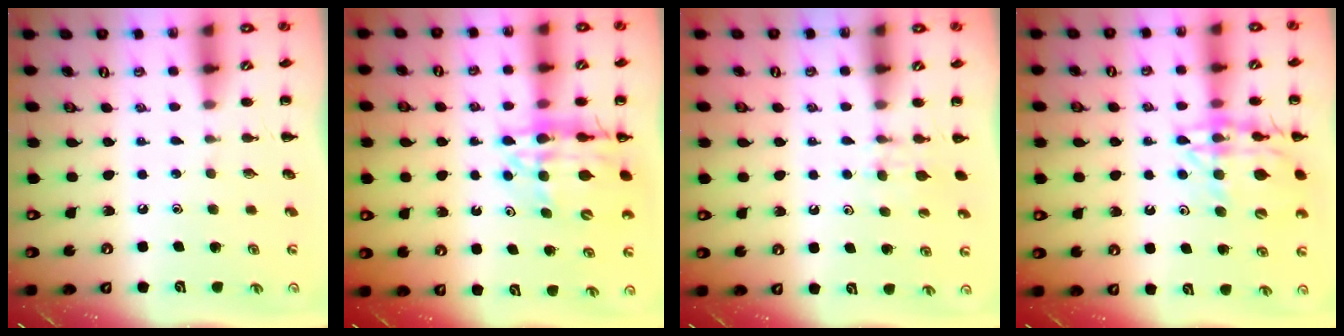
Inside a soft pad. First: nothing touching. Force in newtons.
{"total": 15.5, "press": 15.0, "slide": 3.8}
{"total": 5.2, "press": 4.8, "slide": 2.0}
{"total": 17.9, "press": 17.7, "slide": 2.8}